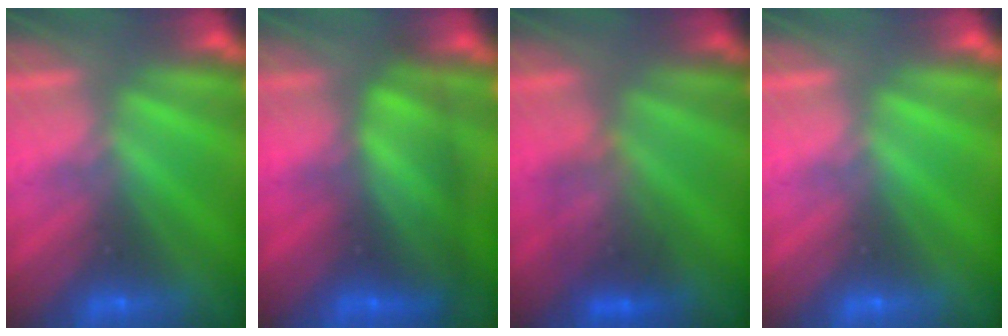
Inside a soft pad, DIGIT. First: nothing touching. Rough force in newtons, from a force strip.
{"total": 13.7}
{"total": 2.4}
{"total": 0.0}